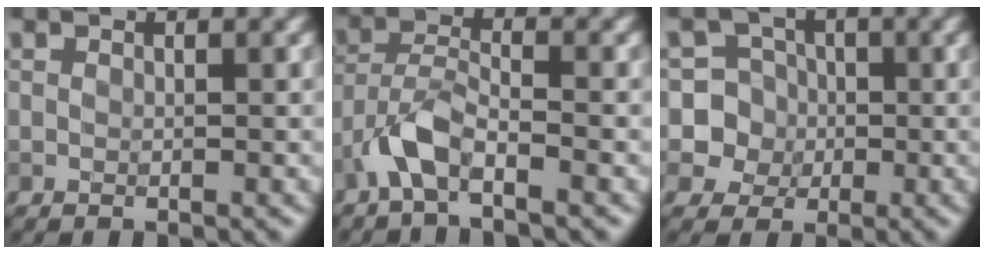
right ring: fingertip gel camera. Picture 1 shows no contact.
{"total": 3.8, "force": [-2.4, 1.1, 2.7], "torque": [-0.055, 0.009, -0.054]}
{"total": 5.8, "force": [-0.5, 5.7, 0.8], "torque": [0.004, 0.019, -0.014]}